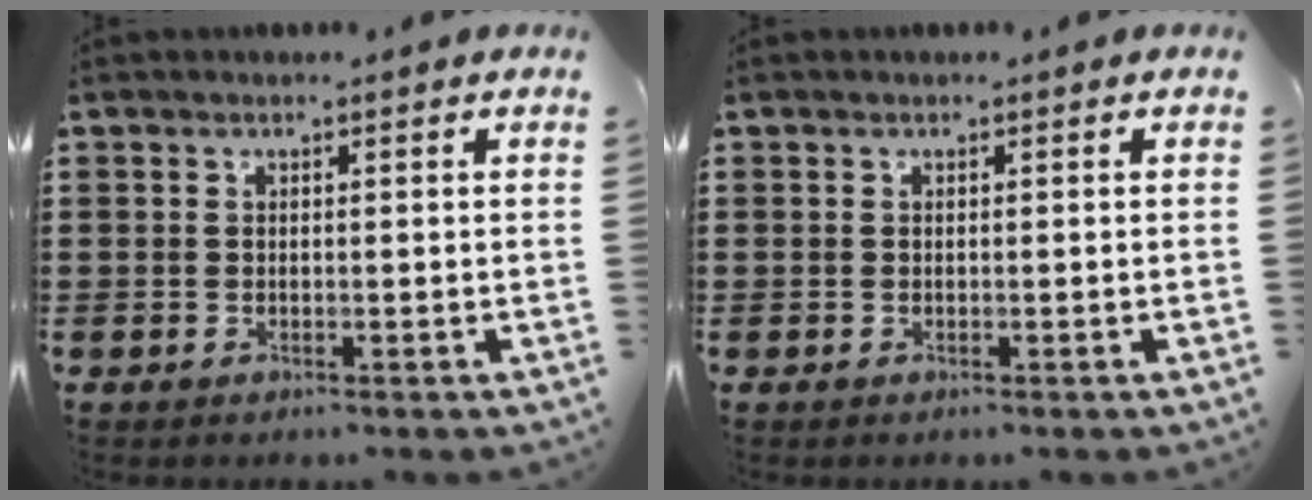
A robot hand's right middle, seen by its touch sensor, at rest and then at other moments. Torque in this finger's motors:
{"motor_torque": [0.12, -0.01, 0.03, 0.01]}